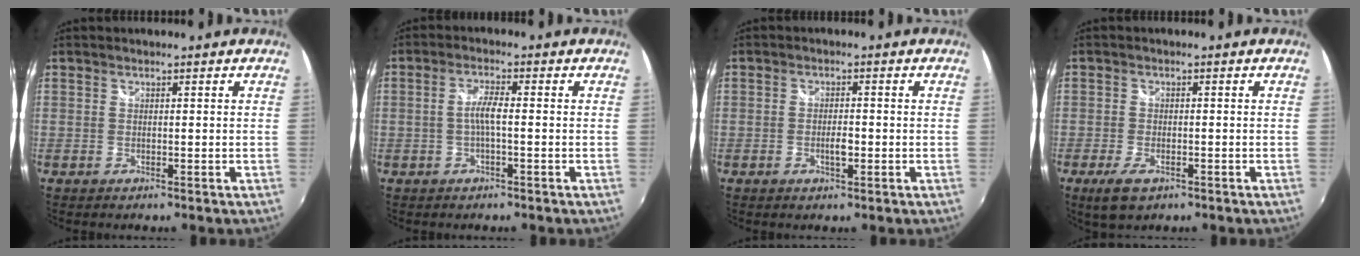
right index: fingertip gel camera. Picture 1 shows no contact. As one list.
[{"total": 3.0, "force": [-0.6, 0.1, 2.9], "torque": [-0.057, 0.004, -0.011]}, {"total": 2.6, "force": [-0.9, 1.1, 2.2], "torque": [-0.040, -0.001, -0.016]}, {"total": 5.0, "force": [-2.9, 2.2, 3.3], "torque": [-0.080, -0.012, -0.051]}]